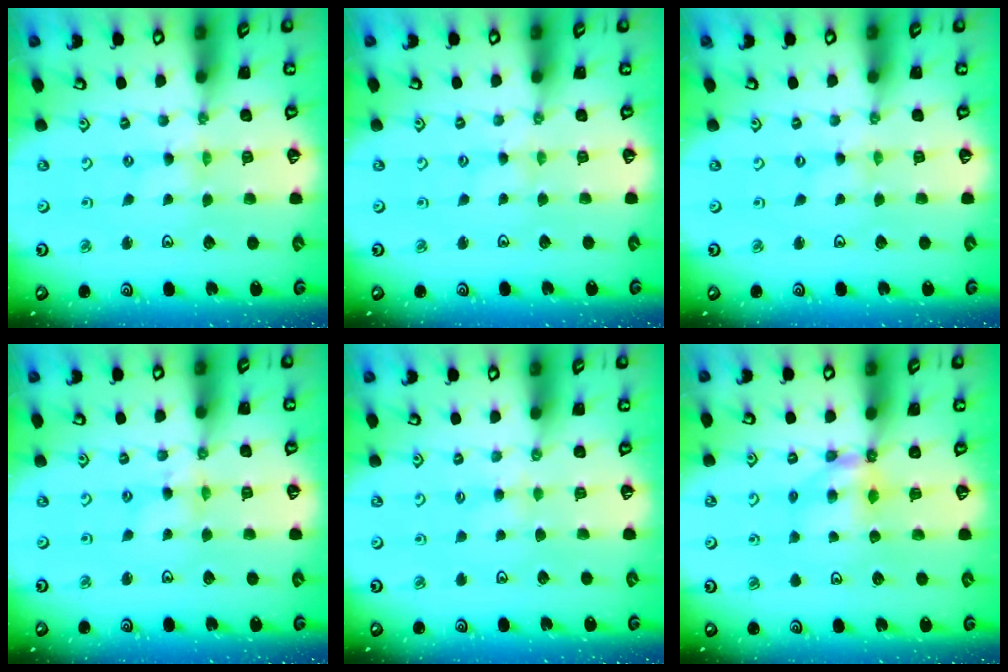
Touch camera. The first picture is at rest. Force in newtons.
{"total": 2.0, "press": 2.0, "slide": 0.3}
{"total": 0.0}
{"total": 4.4, "press": 4.4, "slide": 0.4}
{"total": 3.0, "press": 2.9, "slide": 0.4}
{"total": 6.2, "press": 6.1, "slide": 0.7}